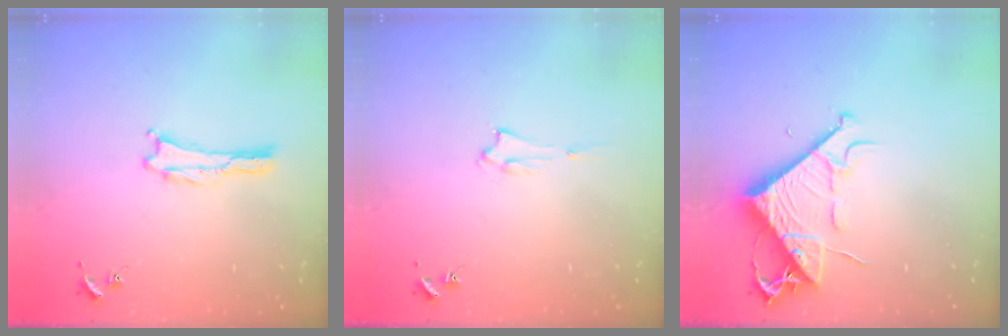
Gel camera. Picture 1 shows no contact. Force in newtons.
{"total": 1.5, "press": 1.5, "slide": 0.2}
{"total": 8.4, "press": 8.3, "slide": 1.1}